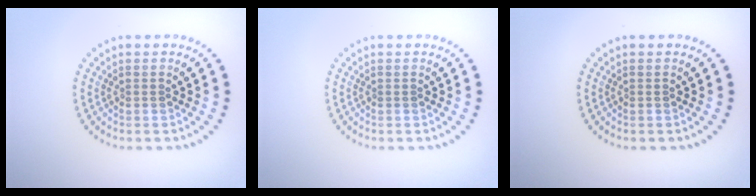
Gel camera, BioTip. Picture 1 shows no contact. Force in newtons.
{"total": 0.0}
{"total": 0.0}